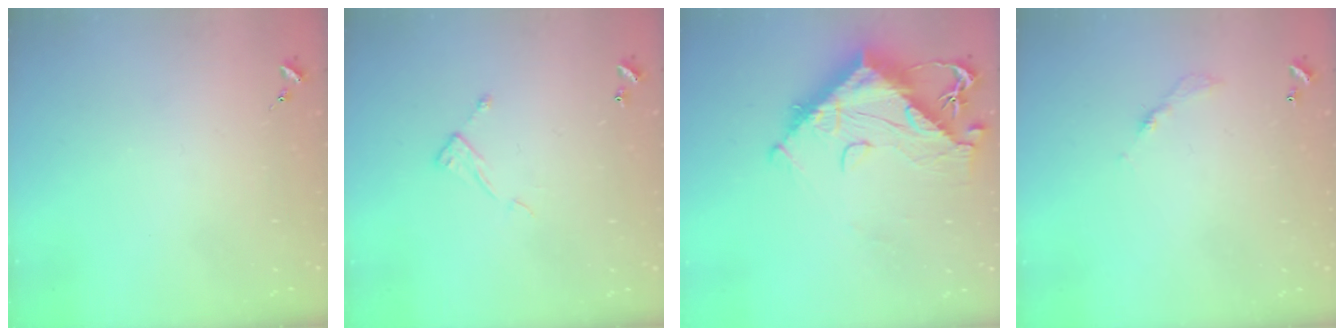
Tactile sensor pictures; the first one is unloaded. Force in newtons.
{"total": 6.2, "press": 6.2, "slide": 0.4}
{"total": 17.1, "press": 17.0, "slide": 1.9}
{"total": 3.6, "press": 3.6, "slide": 0.2}